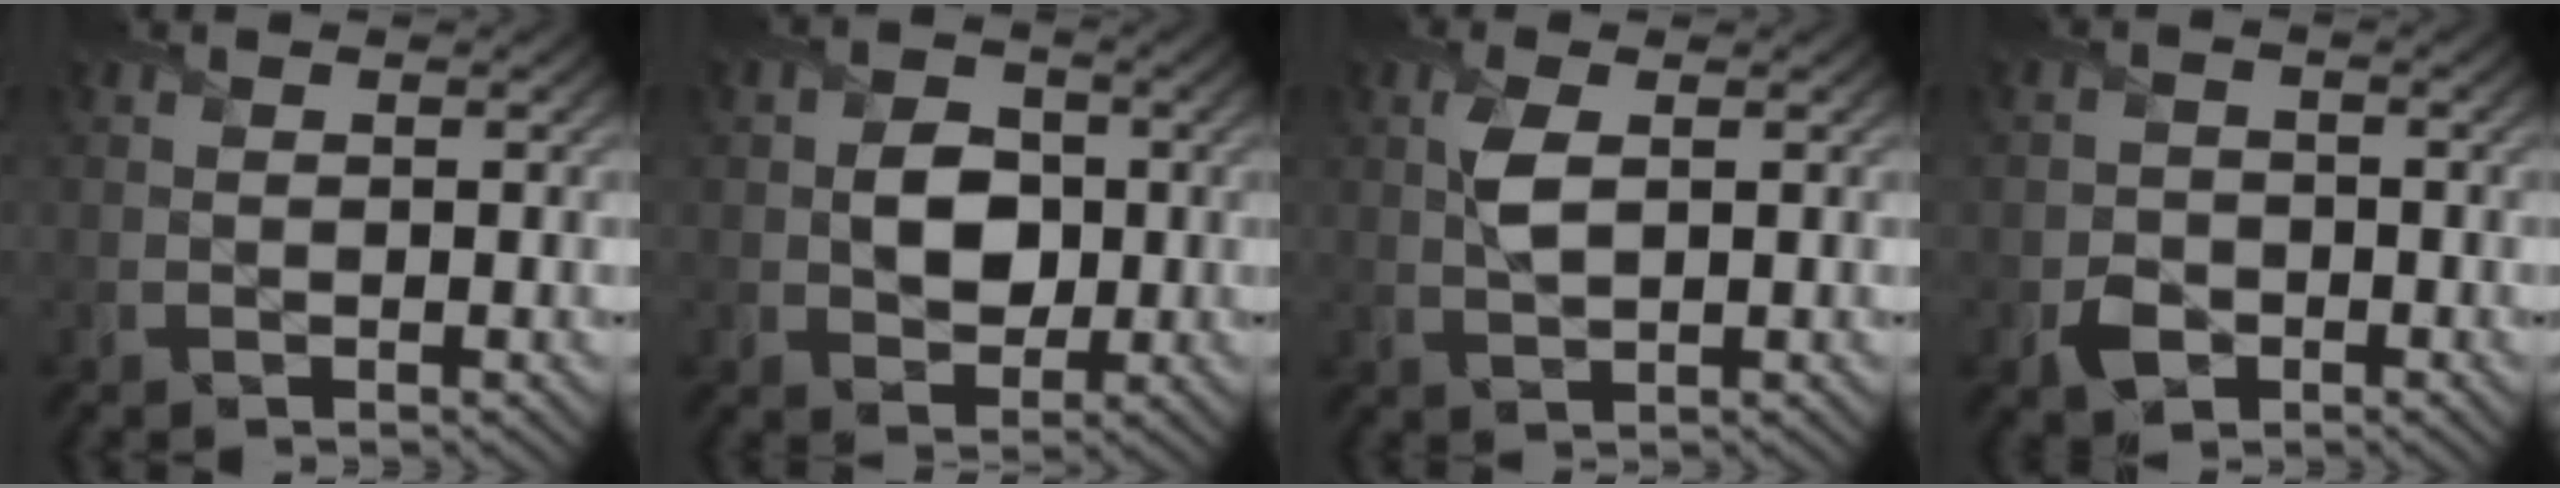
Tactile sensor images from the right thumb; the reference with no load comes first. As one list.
[{"total": 5.0, "force": [-0.1, 4.1, 3.0], "torque": [-0.056, -0.005, -0.009]}, {"total": 2.9, "force": [0.8, 1.2, 2.5], "torque": [-0.063, 0.001, 0.016]}, {"total": 2.7, "force": [-1.3, 2.3, 0.6], "torque": [-0.007, -0.004, -0.028]}]